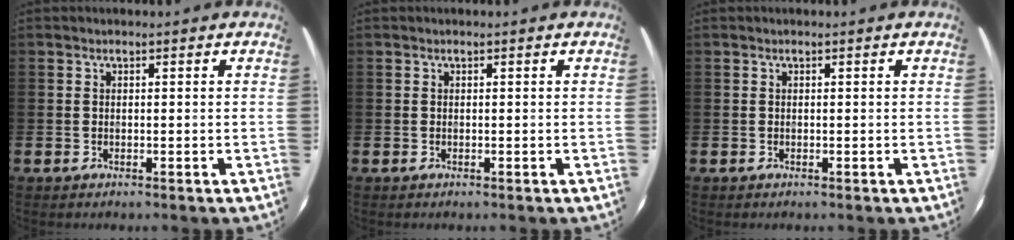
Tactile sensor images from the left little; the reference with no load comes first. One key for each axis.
{"total": 0.0}
{"total": 0.0}